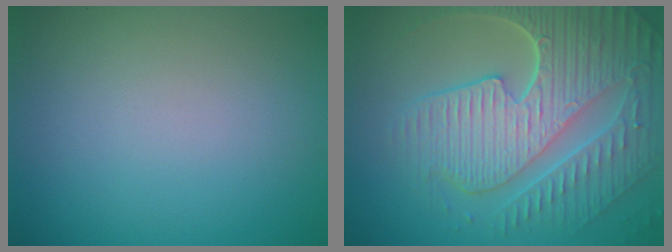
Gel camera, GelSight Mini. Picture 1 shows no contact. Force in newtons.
{"total": 10.0, "press": 6.6, "slide": 7.5}